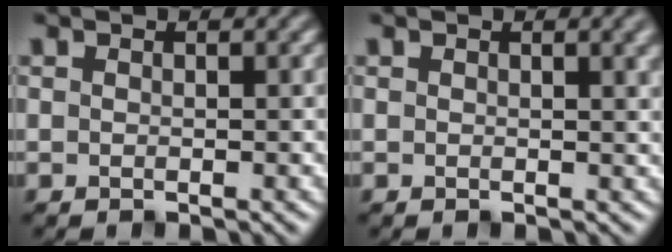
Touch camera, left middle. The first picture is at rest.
{"total": 3.7, "force": [2.0, 1.2, 2.8], "torque": [-0.030, 0.012, 0.027]}